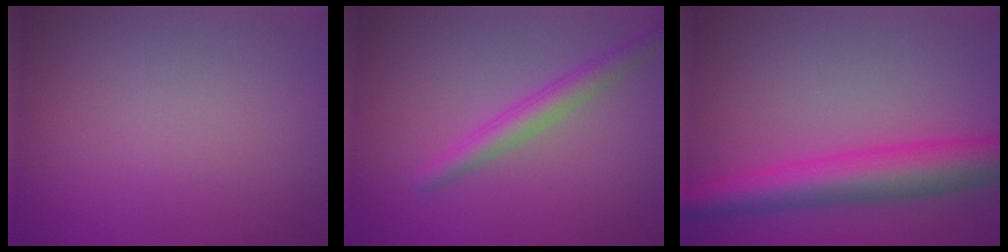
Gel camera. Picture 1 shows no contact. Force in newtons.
{"total": 2.9, "press": 2.9, "slide": 0.1}
{"total": 6.7, "press": 6.7, "slide": 0.1}